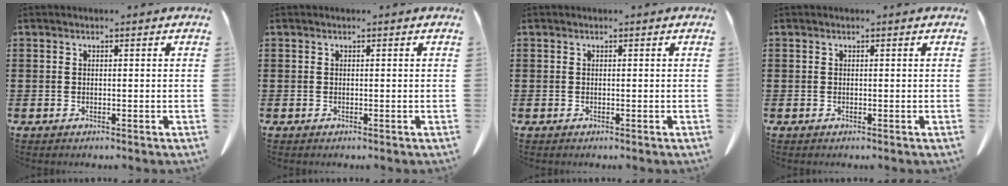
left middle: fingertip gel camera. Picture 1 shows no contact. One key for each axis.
{"total": 0.0}
{"total": 0.0}
{"total": 0.0}